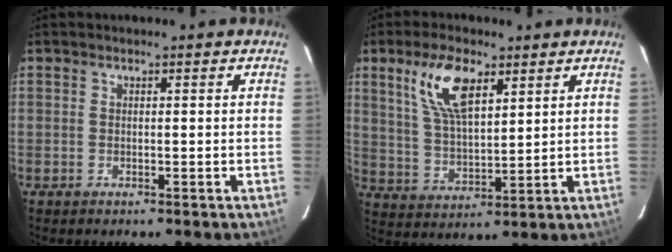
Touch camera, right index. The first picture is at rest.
{"total": 10.7, "force": [5.5, 4.4, 8.1], "torque": [-0.157, 0.012, 0.113]}